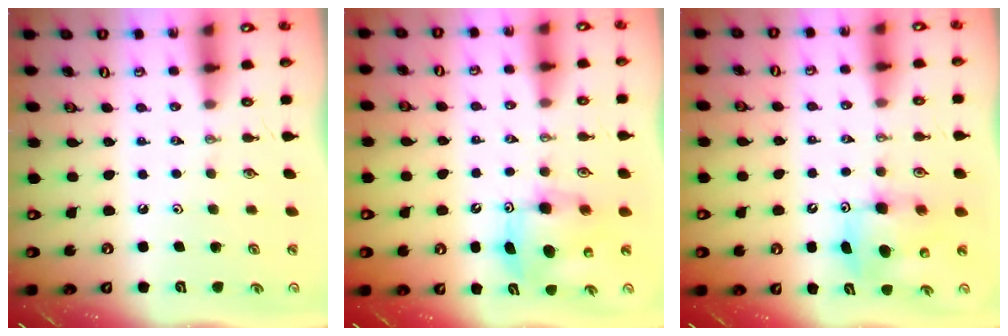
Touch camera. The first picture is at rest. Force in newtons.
{"total": 10.0, "press": 10.0, "slide": 0.5}
{"total": 8.6, "press": 8.4, "slide": 1.8}